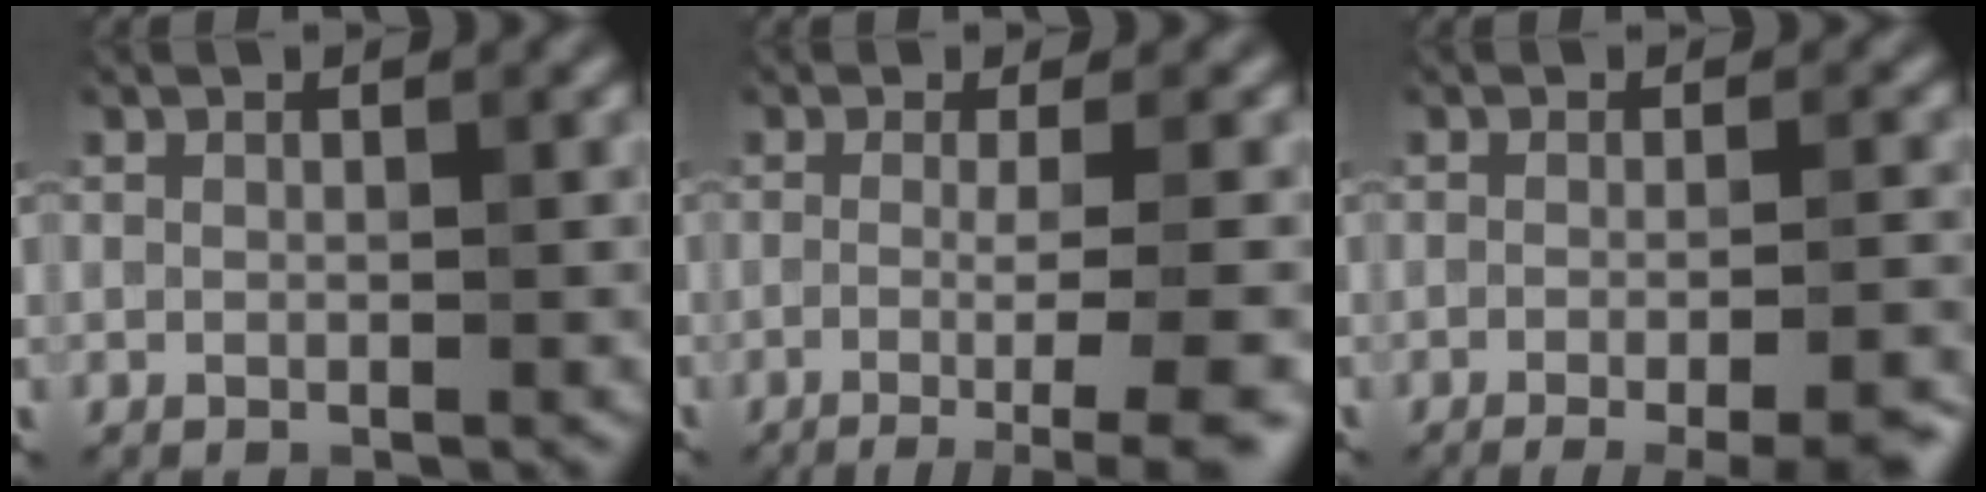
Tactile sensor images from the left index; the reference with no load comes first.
{"total": 6.0, "force": [-1.7, 1.4, 5.6], "torque": [-0.070, -0.004, -0.028]}
{"total": 8.5, "force": [-4.5, 2.9, 6.5], "torque": [-0.052, -0.003, -0.039]}